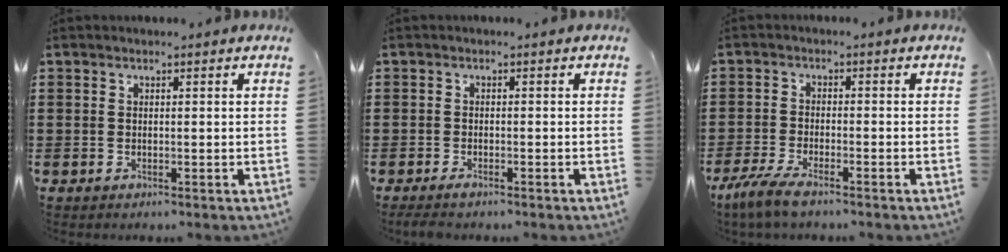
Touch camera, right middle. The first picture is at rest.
{"total": 1.0, "force": [-0.8, 0.2, 0.5], "torque": [-0.012, -0.003, -0.016]}
{"total": 4.5, "force": [-3.7, 0.6, 2.5], "torque": [-0.069, -0.011, -0.078]}